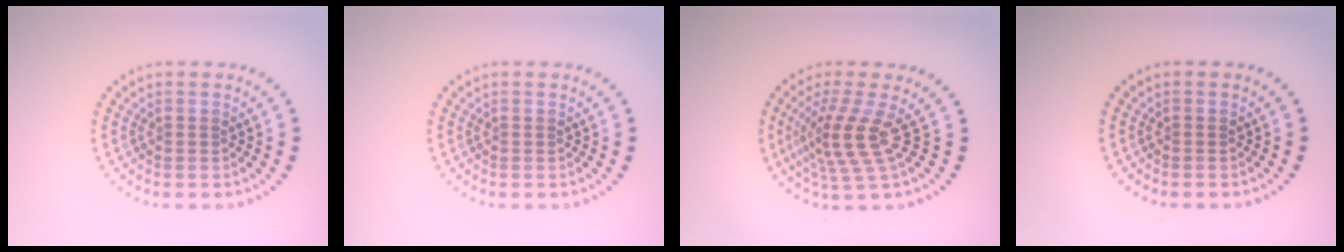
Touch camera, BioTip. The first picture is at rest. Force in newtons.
{"total": 0.0}
{"total": 3.8, "press": 2.6, "slide": 2.7}
{"total": 0.0}